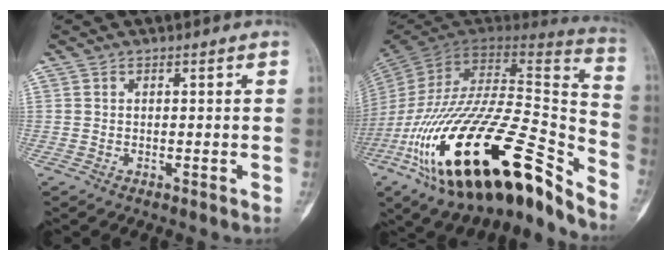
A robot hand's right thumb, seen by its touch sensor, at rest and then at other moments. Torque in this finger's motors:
{"motor_torque": [1.42, 1.00, 2.09, -0.68, 1.05]}